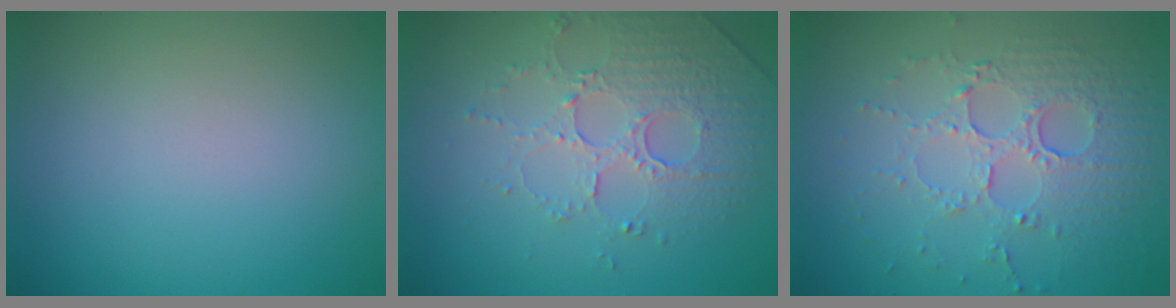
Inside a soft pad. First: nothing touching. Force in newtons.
{"total": 5.0, "press": 3.4, "slide": 3.7}
{"total": 5.5, "press": 3.7, "slide": 4.1}